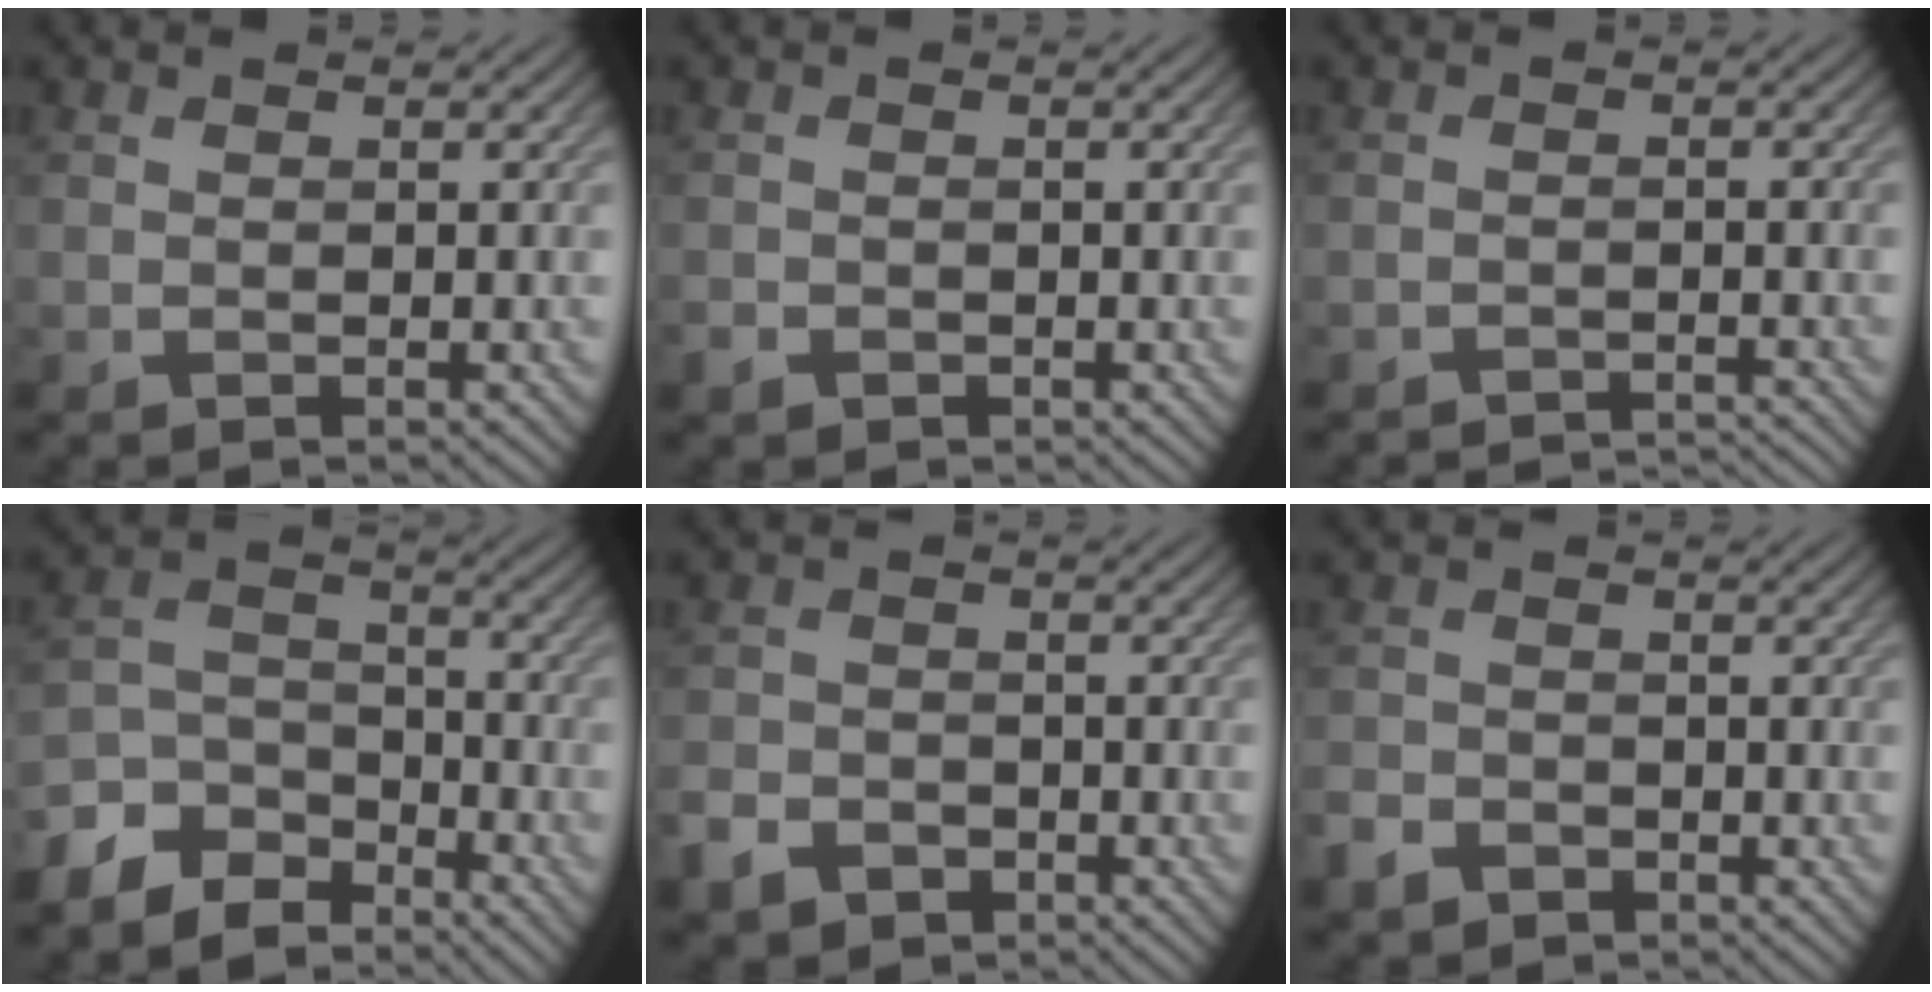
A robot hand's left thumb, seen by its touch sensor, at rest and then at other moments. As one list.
[{"total": 1.7, "force": [-1.0, 1.2, 0.5], "torque": [-0.013, -0.006, -0.023]}, {"total": 2.9, "force": [-2.9, 0.1, 0.5], "torque": [-0.010, 0.003, -0.046]}, {"total": 8.6, "force": [-6.6, 4.8, 2.9], "torque": [-0.073, -0.008, -0.136]}, {"total": 4.4, "force": [-2.8, 3.0, 1.5], "torque": [-0.039, -0.006, -0.057]}, {"total": 3.3, "force": [-2.2, 2.3, 1.0], "torque": [-0.029, -0.006, -0.048]}]